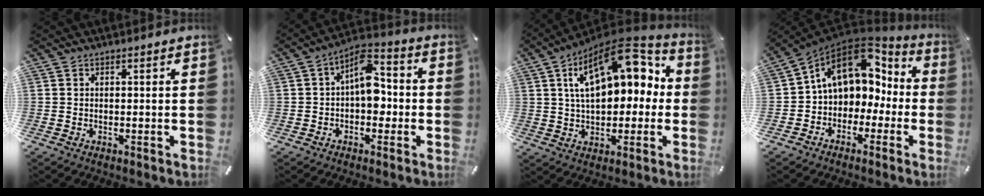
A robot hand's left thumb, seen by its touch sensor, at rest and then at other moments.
{"total": 9.6, "force": [-0.1, 6.1, 7.5], "torque": [-0.108, 0.001, -0.005]}
{"total": 18.8, "force": [6.9, 11.1, 13.5], "torque": [-0.203, -0.030, 0.121]}
{"total": 13.0, "force": [4.4, 10.0, 7.1], "torque": [-0.129, -0.014, 0.081]}